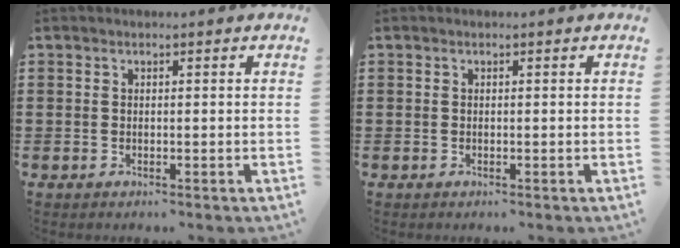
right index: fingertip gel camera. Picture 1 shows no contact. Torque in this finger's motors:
{"motor_torque": [0.04, 0.04, 0.00, 0.00]}